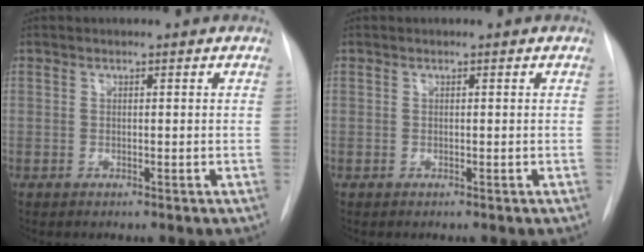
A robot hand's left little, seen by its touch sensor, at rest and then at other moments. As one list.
[{"total": 0.0}]